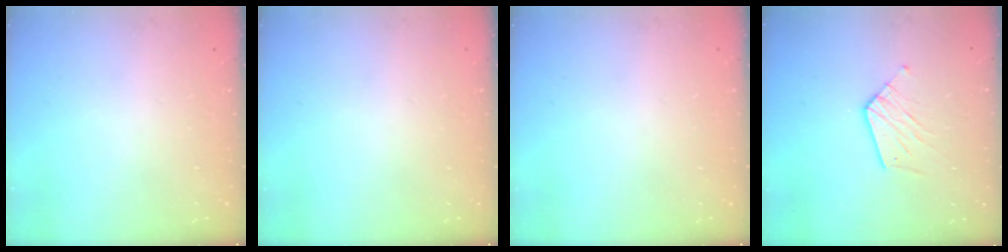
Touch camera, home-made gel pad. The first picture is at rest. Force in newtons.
{"total": 0.0}
{"total": 0.0}
{"total": 8.9, "press": 8.9, "slide": 0.5}